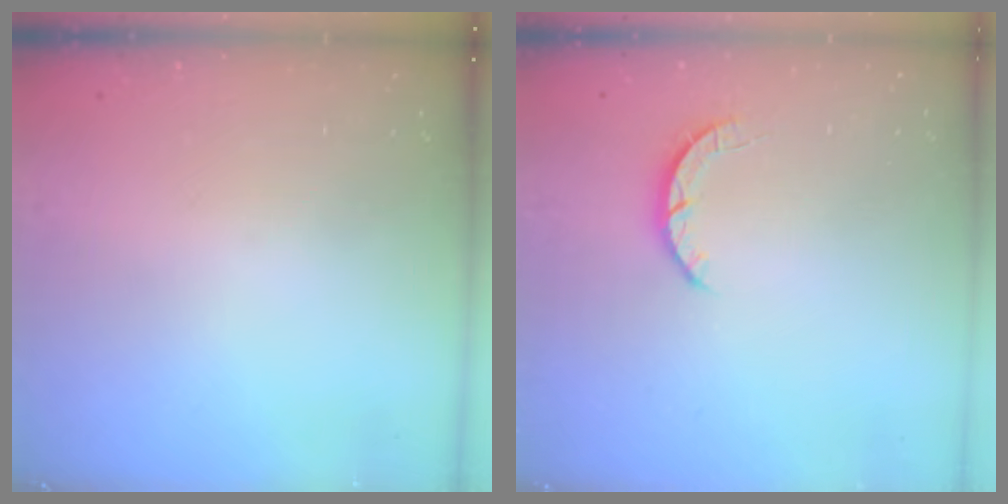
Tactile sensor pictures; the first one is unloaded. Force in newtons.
{"total": 2.5, "press": 2.4, "slide": 0.4}